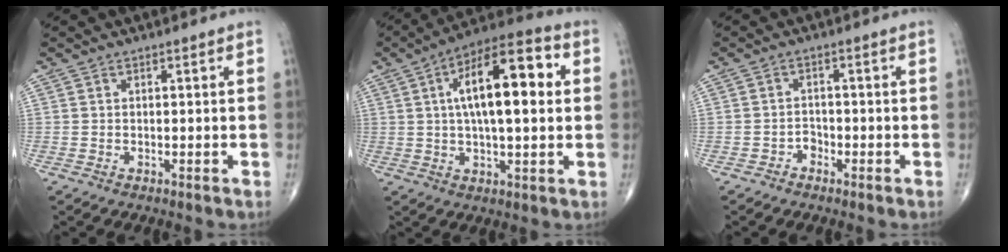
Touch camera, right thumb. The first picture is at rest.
{"total": 17.6, "force": [3.4, 6.6, 16.0], "torque": [-0.241, 0.020, 0.045]}
{"total": 1.8, "force": [-1.2, 1.3, 0.4], "torque": [0.001, 0.009, -0.026]}